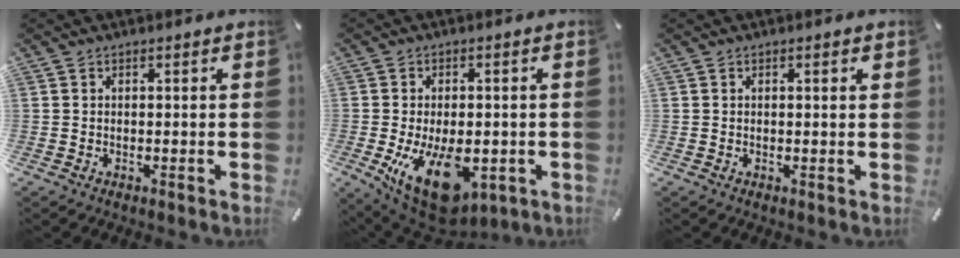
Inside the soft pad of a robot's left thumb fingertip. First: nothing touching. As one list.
[{"total": 16.5, "force": [-4.6, 9.0, 13.1], "torque": [-0.211, 0.002, -0.061]}, {"total": 0.9, "force": [0.3, 0.1, 0.9], "torque": [-0.009, -0.003, 0.003]}]